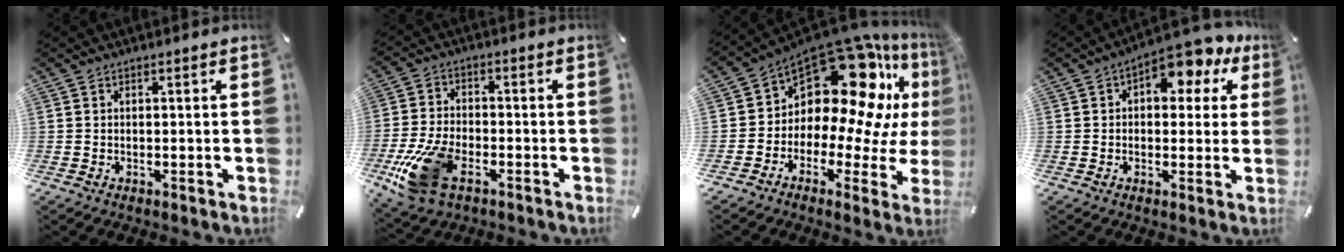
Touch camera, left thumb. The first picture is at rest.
{"total": 14.6, "force": [-6.3, 8.3, 10.2], "torque": [-0.220, 0.015, -0.107]}
{"total": 17.1, "force": [9.5, 9.1, 10.9], "torque": [-0.168, -0.110, 0.153]}
{"total": 9.6, "force": [5.4, 5.2, 5.9], "torque": [-0.076, -0.034, 0.091]}